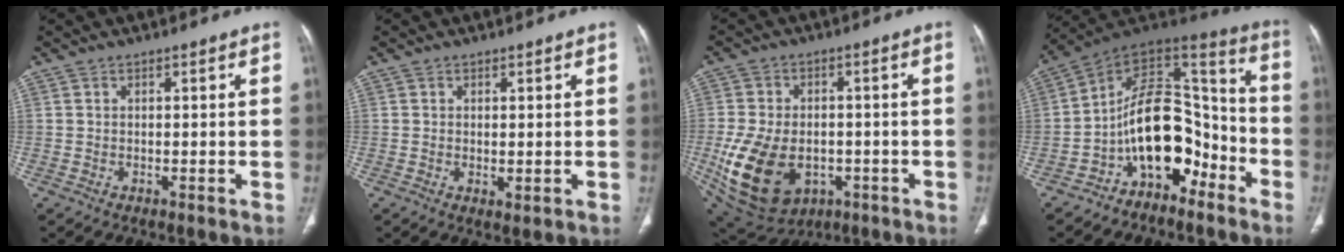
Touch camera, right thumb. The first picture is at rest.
{"total": 1.5, "force": [-0.1, 0.6, 1.3], "torque": [-0.028, -0.009, 0.004]}
{"total": 18.1, "force": [-4.6, 12.5, 12.3], "torque": [-0.241, 0.003, -0.050]}
{"total": 17.0, "force": [-8.1, 10.0, 11.1], "torque": [-0.139, 0.109, -0.142]}